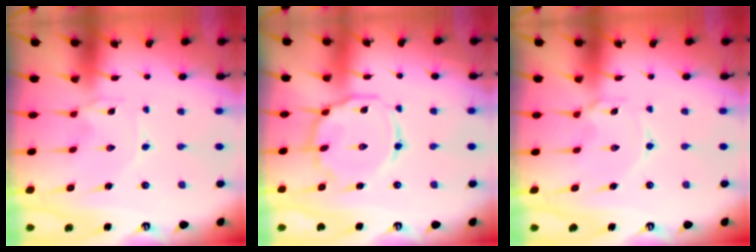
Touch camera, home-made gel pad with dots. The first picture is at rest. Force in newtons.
{"total": 11.2, "press": 11.2, "slide": 0.7}
{"total": 2.3, "press": 2.3, "slide": 0.4}